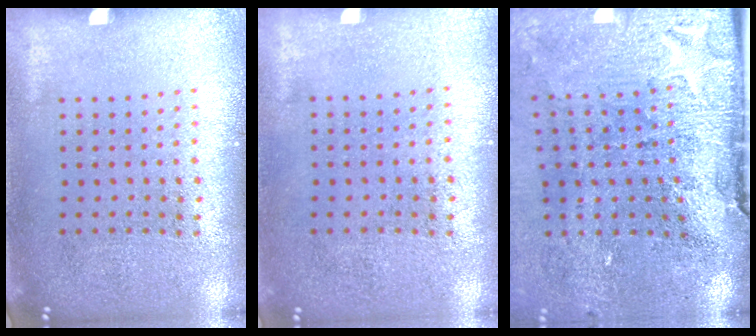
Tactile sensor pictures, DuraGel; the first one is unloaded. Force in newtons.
{"total": 0.0}
{"total": 4.5, "press": 3.5, "slide": 2.7}